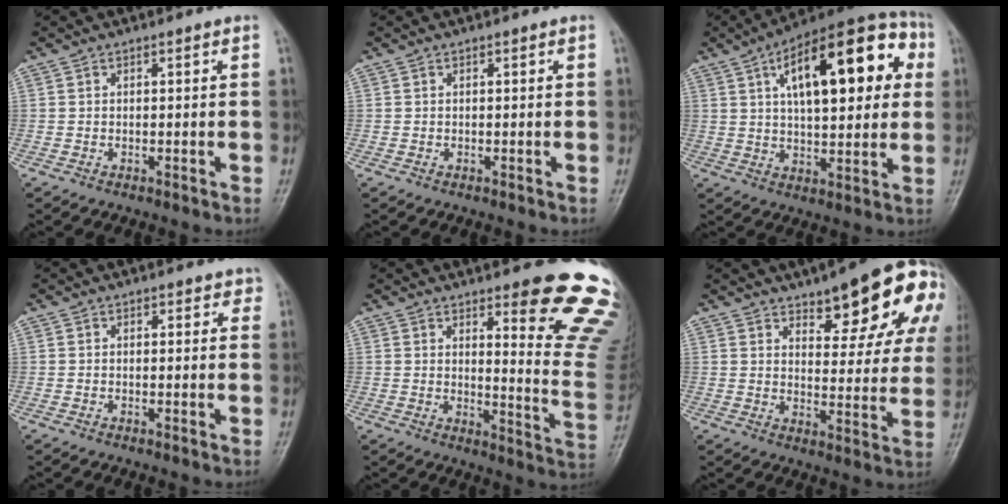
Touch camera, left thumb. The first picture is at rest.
{"total": 0.0}
{"total": 22.6, "force": [6.6, 9.8, 19.3], "torque": [-0.259, 0.019, 0.090]}
{"total": 1.6, "force": [1.0, 1.0, 0.6], "torque": [0.011, -0.003, 0.006]}
{"total": 16.4, "force": [11.2, 3.2, 11.6], "torque": [-0.101, -0.091, 0.136]}
{"total": 18.4, "force": [9.8, 6.5, 14.2], "torque": [-0.148, -0.032, 0.131]}